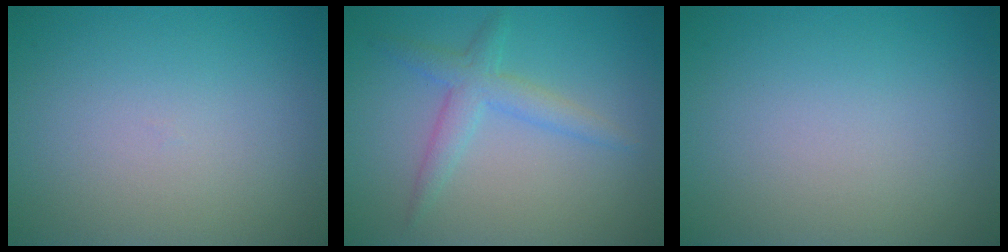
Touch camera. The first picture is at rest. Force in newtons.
{"total": 2.8, "press": 2.8, "slide": 0.1}
{"total": 0.0}